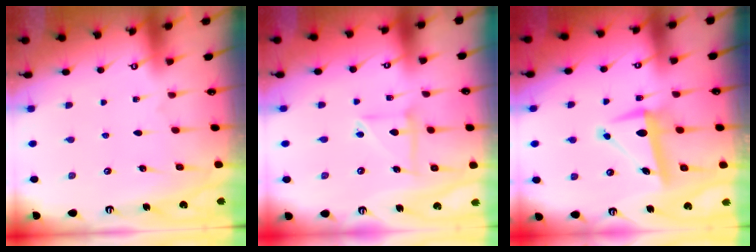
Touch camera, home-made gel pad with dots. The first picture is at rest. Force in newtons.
{"total": 5.9, "press": 5.8, "slide": 0.5}
{"total": 8.9, "press": 8.6, "slide": 2.2}